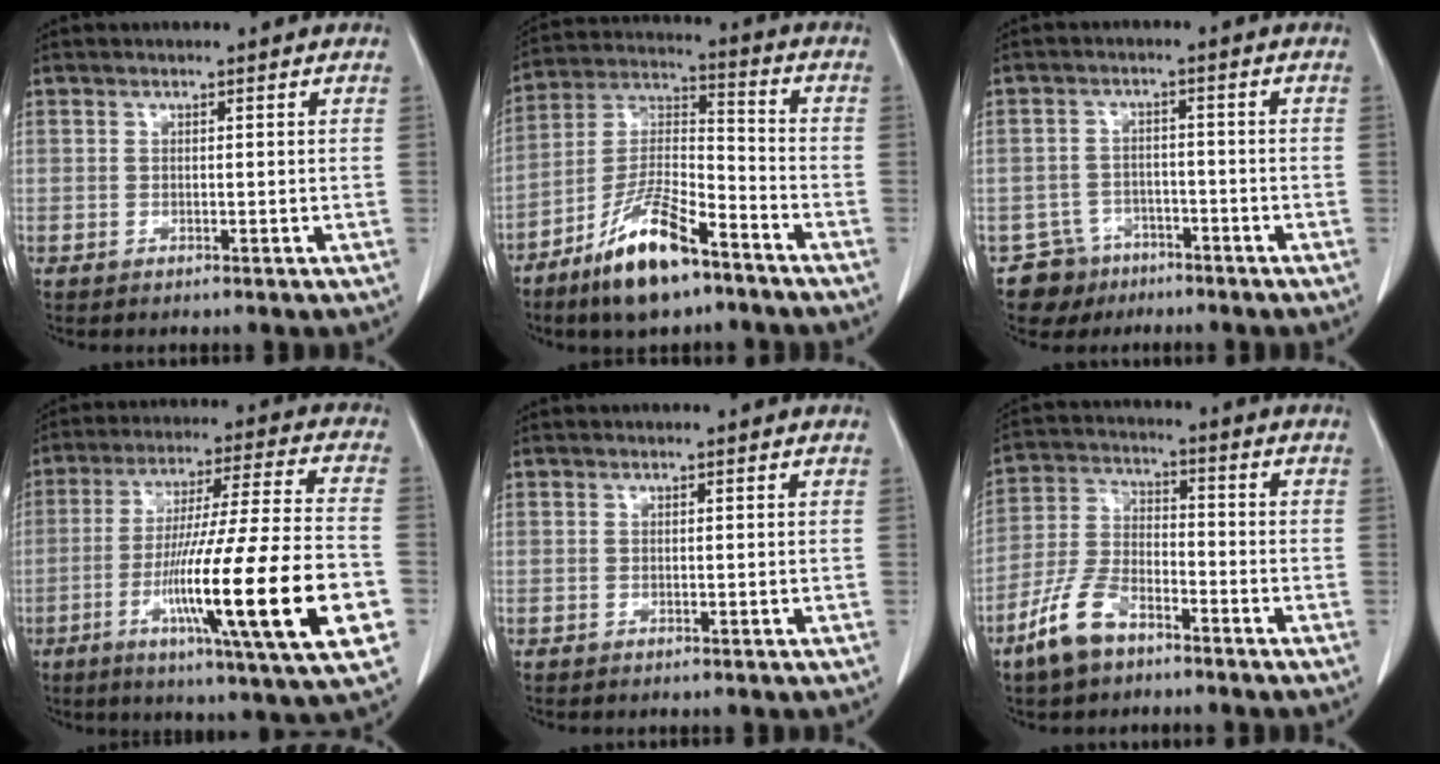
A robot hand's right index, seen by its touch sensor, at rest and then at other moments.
{"total": 14.0, "force": [-9.2, 3.7, 9.9], "torque": [-0.200, -0.005, -0.168]}
{"total": 5.5, "force": [-3.7, 4.0, -0.4], "torque": [0.013, 0.010, -0.060]}
{"total": 24.2, "force": [-7.0, 0.4, 23.2], "torque": [-0.356, -0.026, -0.118]}
{"total": 0.0}
{"total": 9.2, "force": [-6.1, 4.3, 5.4], "torque": [-0.130, -0.001, -0.123]}